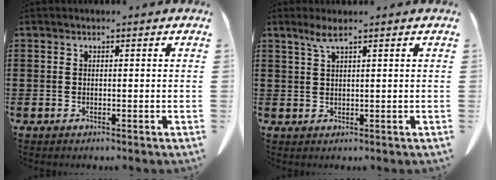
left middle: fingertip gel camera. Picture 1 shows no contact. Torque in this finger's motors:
{"motor_torque": [1.13, 0.50, 0.11, 0.03]}